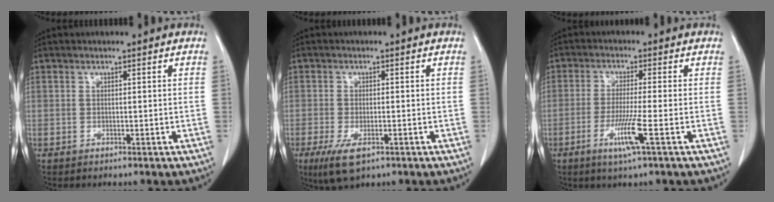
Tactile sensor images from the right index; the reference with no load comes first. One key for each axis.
{"total": 5.3, "fx": -2.7, "fy": 1.9, "fz": 4.1, "tx": -0.081, "ty": -0.012, "tz": -0.039}
{"total": 6.0, "fx": -2.4, "fy": -0.7, "fz": 5.5, "tx": -0.108, "ty": -0.018, "tz": -0.049}